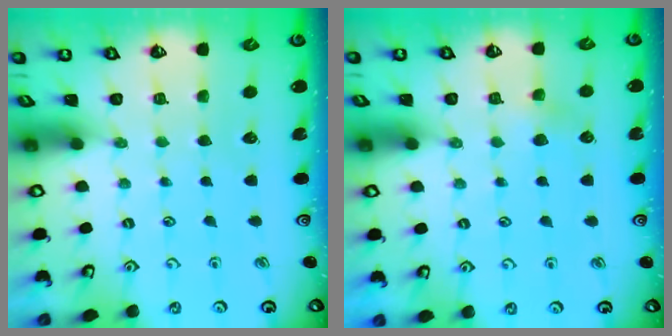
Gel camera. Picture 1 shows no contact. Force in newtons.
{"total": 3.4, "press": 3.4, "slide": 0.4}